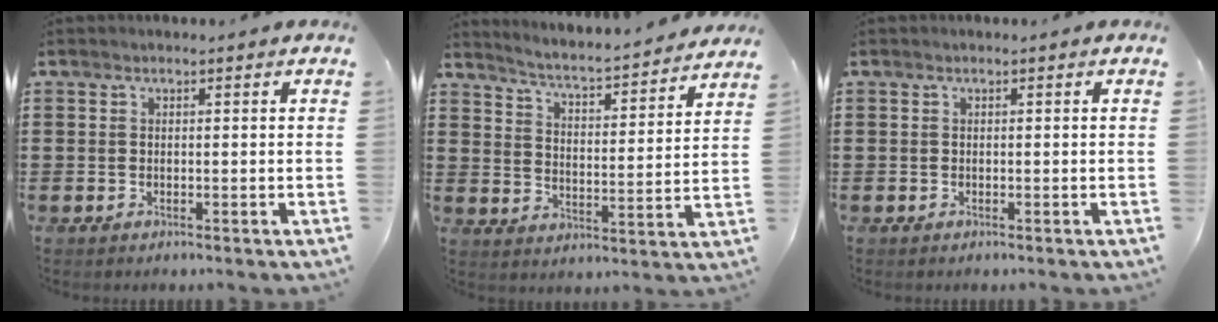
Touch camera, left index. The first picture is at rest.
{"total": 3.8, "force": [3.7, -0.5, 1.0], "torque": [-0.039, -0.038, 0.053]}
{"total": 0.0}